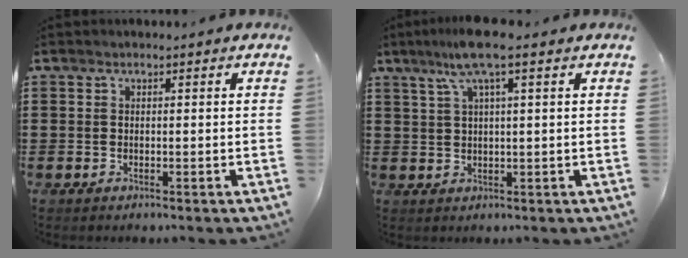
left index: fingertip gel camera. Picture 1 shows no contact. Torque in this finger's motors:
{"motor_torque": [1.11, -1.03, 0.73, 0.21]}